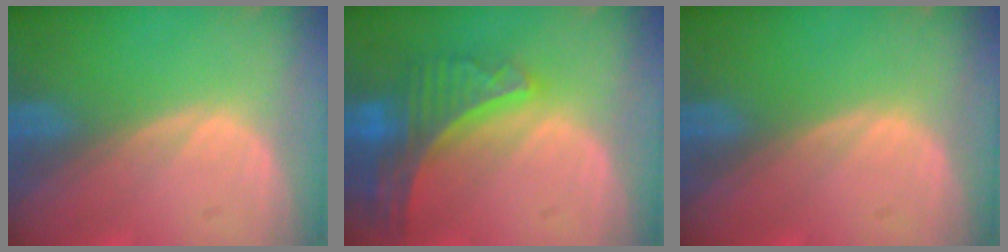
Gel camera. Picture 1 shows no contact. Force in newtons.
{"total": 8.9, "press": 7.6, "slide": 4.5}
{"total": 0.0}